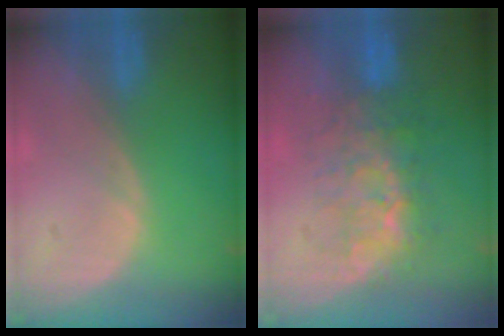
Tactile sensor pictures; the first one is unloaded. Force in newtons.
{"total": 7.6, "press": 7.3, "slide": 2.3}